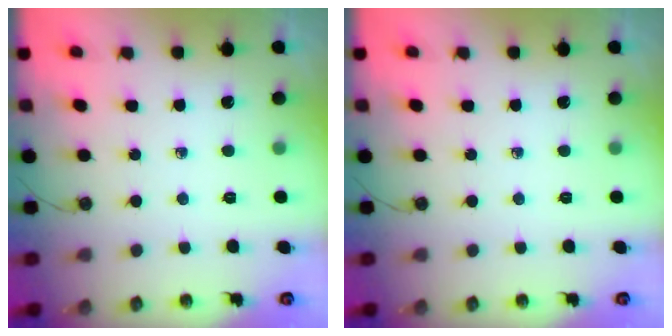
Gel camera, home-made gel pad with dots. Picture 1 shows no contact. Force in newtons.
{"total": 0.0}